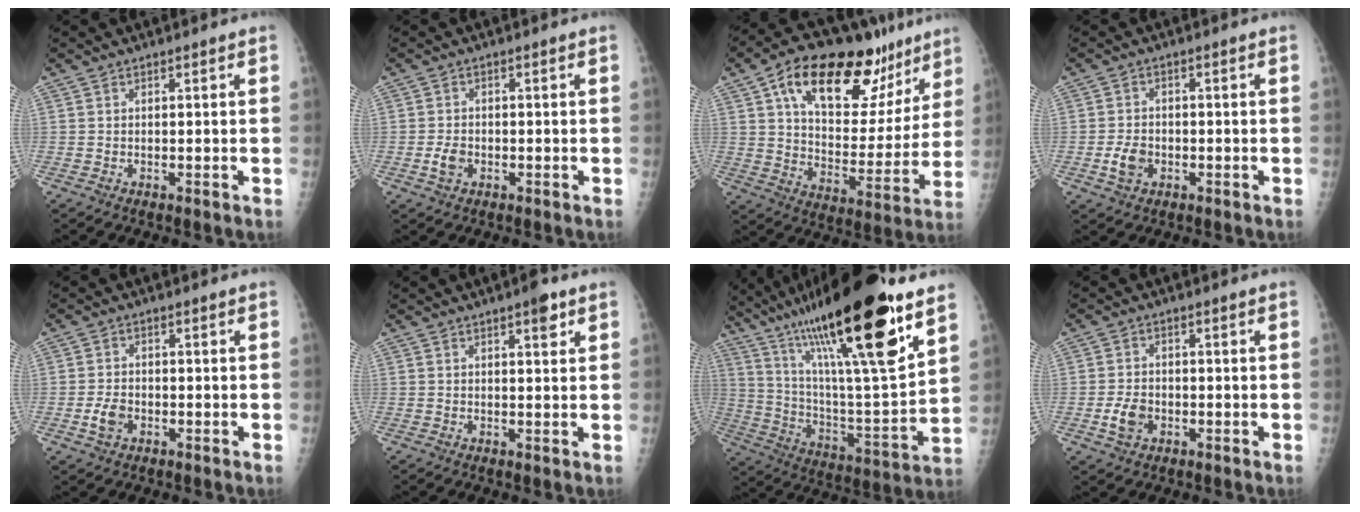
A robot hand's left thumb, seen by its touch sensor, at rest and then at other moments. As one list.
[{"total": 3.4, "force": [-1.1, 2.4, 2.1], "torque": [-0.037, 0.006, -0.020]}, {"total": 26.7, "force": [15.2, 13.1, 17.5], "torque": [-0.223, -0.022, 0.239]}, {"total": 4.4, "force": [-1.4, 3.2, 2.6], "torque": [-0.042, 0.007, -0.025]}, {"total": 3.7, "force": [-1.3, 2.6, 2.3], "torque": [-0.041, 0.008, -0.024]}, {"total": 3.0, "force": [1.7, 1.0, 2.3], "torque": [-0.023, -0.005, 0.020]}, {"total": 30.0, "force": [18.3, 4.9, 23.2], "torque": [-0.391, -0.054, 0.318]}, {"total": 4.6, "force": [-1.5, 3.3, 2.8], "torque": [-0.046, 0.007, -0.026]}]